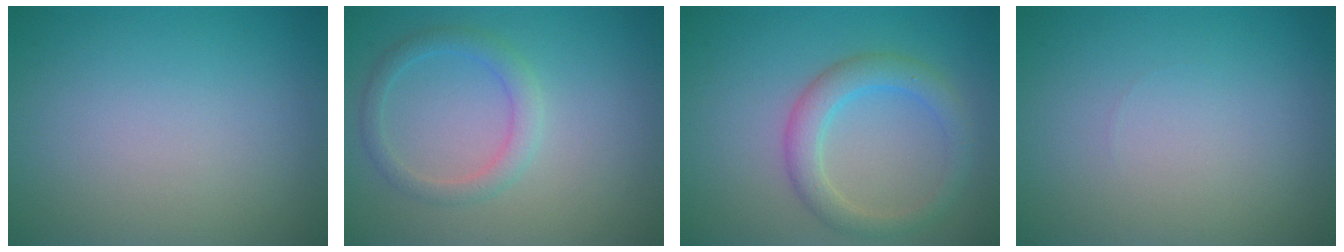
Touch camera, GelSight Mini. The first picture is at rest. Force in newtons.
{"total": 2.2, "press": 2.2, "slide": 0.1}
{"total": 3.4, "press": 3.4, "slide": 0.1}
{"total": 0.0}